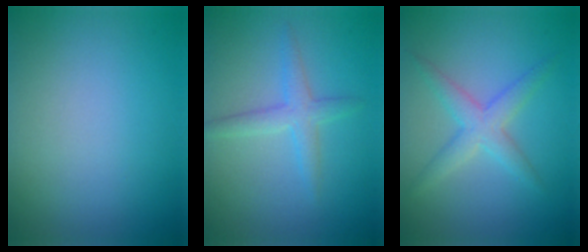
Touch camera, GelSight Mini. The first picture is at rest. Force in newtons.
{"total": 2.3, "press": 2.3, "slide": 0.0}
{"total": 2.8, "press": 2.8, "slide": 0.1}